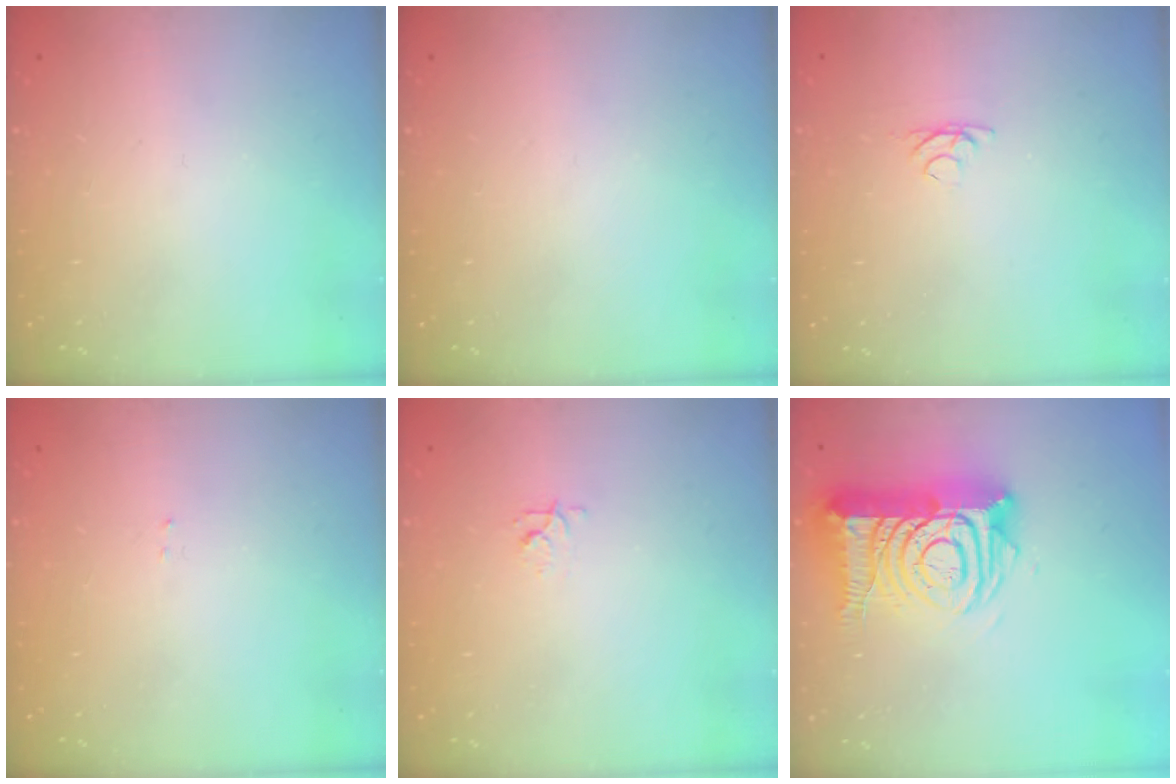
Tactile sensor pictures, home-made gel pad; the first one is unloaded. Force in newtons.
{"total": 0.0}
{"total": 2.8, "press": 2.8, "slide": 0.5}
{"total": 1.5, "press": 1.5, "slide": 0.2}
{"total": 3.8, "press": 3.7, "slide": 0.4}
{"total": 18.1, "press": 17.9, "slide": 2.0}